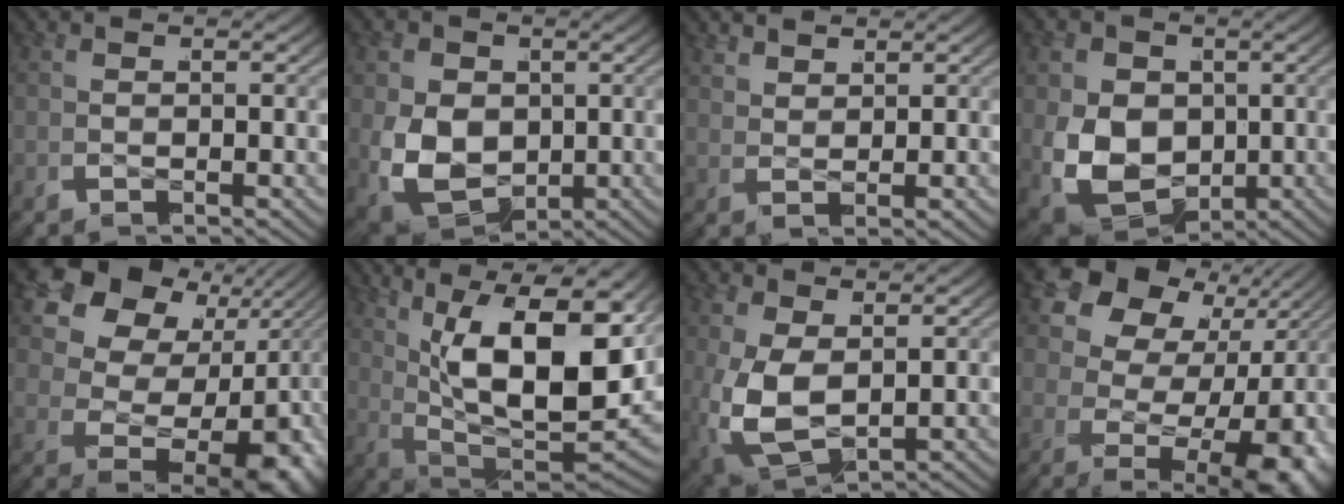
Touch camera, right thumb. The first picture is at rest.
{"total": 11.6, "force": [-1.2, 9.1, 7.1], "torque": [-0.187, -0.062, 0.005]}
{"total": 1.8, "force": [1.8, 0.0, 0.1], "torque": [0.001, 0.004, 0.030]}
{"total": 13.8, "force": [-1.2, 10.9, 8.4], "torque": [-0.208, -0.063, 0.001]}
{"total": 18.6, "force": [-0.6, 12.6, 13.6], "torque": [-0.276, -0.040, 0.016]}
{"total": 19.1, "force": [2.0, 10.8, 15.6], "torque": [-0.277, -0.022, 0.049]}
{"total": 8.8, "force": [-1.7, 6.5, 5.6], "torque": [-0.163, -0.043, -0.010]}
{"total": 16.5, "force": [-1.0, 10.5, 12.7], "torque": [-0.246, -0.038, 0.009]}